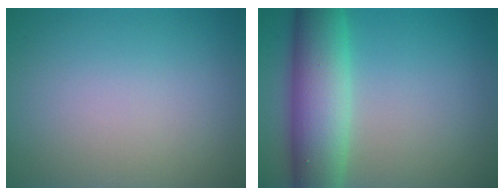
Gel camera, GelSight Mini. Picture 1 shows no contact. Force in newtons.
{"total": 8.2, "press": 8.2, "slide": 0.4}